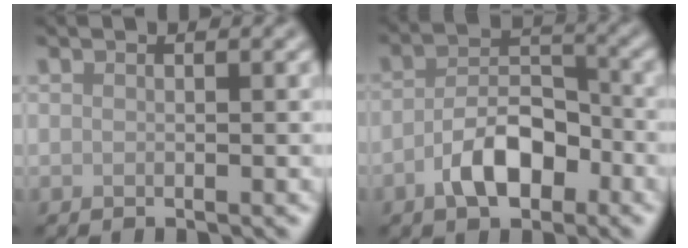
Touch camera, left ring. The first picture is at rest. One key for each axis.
{"total": 5.3, "fx": -2.5, "fy": 2.8, "fz": 3.7, "tx": -0.063, "ty": 0.010, "tz": -0.049}